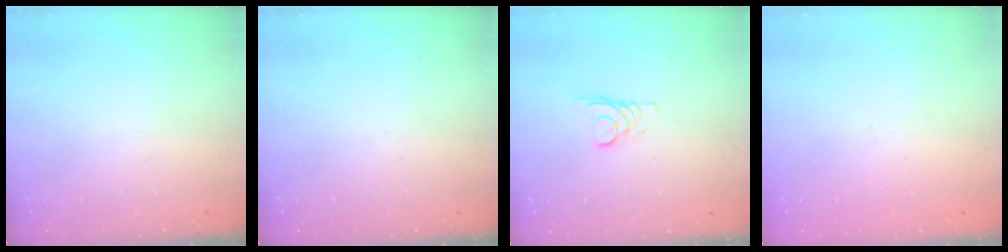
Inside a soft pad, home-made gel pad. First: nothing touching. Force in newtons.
{"total": 0.0}
{"total": 1.8, "press": 1.8, "slide": 0.2}
{"total": 0.0}